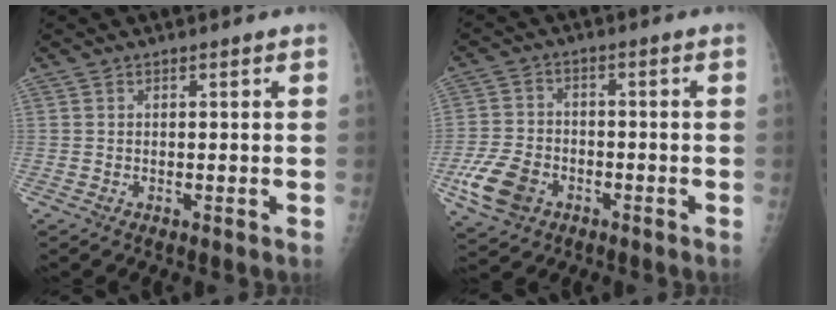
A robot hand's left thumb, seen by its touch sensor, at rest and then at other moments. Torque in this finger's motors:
{"motor_torque": [-0.26, 0.32, -0.17, -0.23, -0.02]}